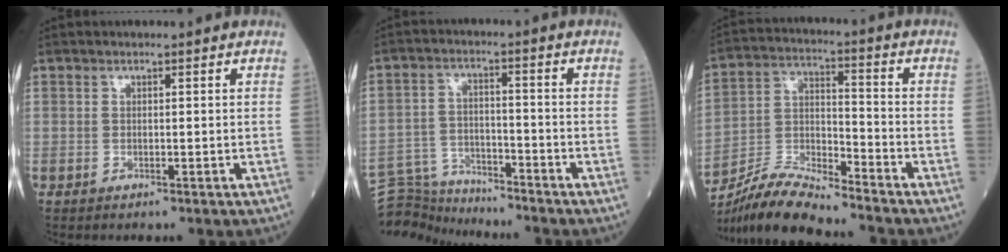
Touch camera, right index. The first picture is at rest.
{"total": 7.3, "force": [-7.1, 0.7, -1.4], "torque": [0.015, 0.014, -0.131]}
{"total": 10.7, "force": [-10.1, 0.2, 3.5], "torque": [-0.071, 0.002, -0.191]}